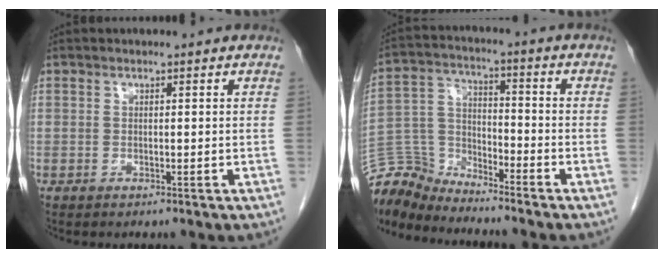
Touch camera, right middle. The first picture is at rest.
{"total": 9.1, "force": [-9.0, 0.6, -0.5], "torque": [-0.003, 0.022, -0.182]}